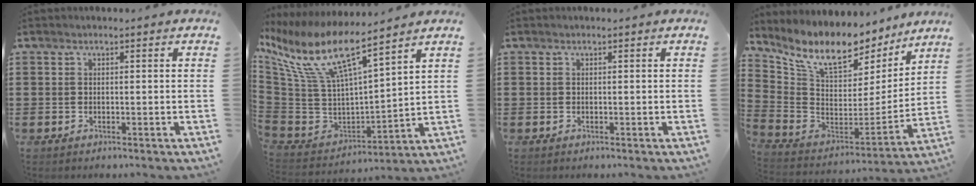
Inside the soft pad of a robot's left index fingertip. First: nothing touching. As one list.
[{"total": 11.5, "force": [6.8, 3.2, 8.8], "torque": [-0.201, -0.047, 0.113]}, {"total": 0.0}, {"total": 10.9, "force": [8.5, 4.0, 5.5], "torque": [-0.134, -0.061, 0.147]}]